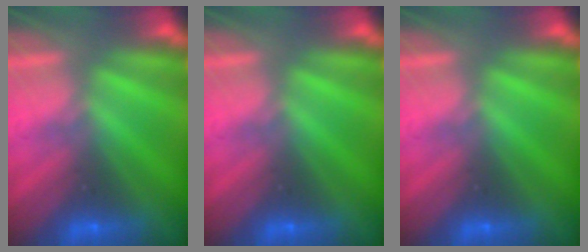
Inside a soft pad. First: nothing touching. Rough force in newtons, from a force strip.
{"total": 0.0}
{"total": 0.0}